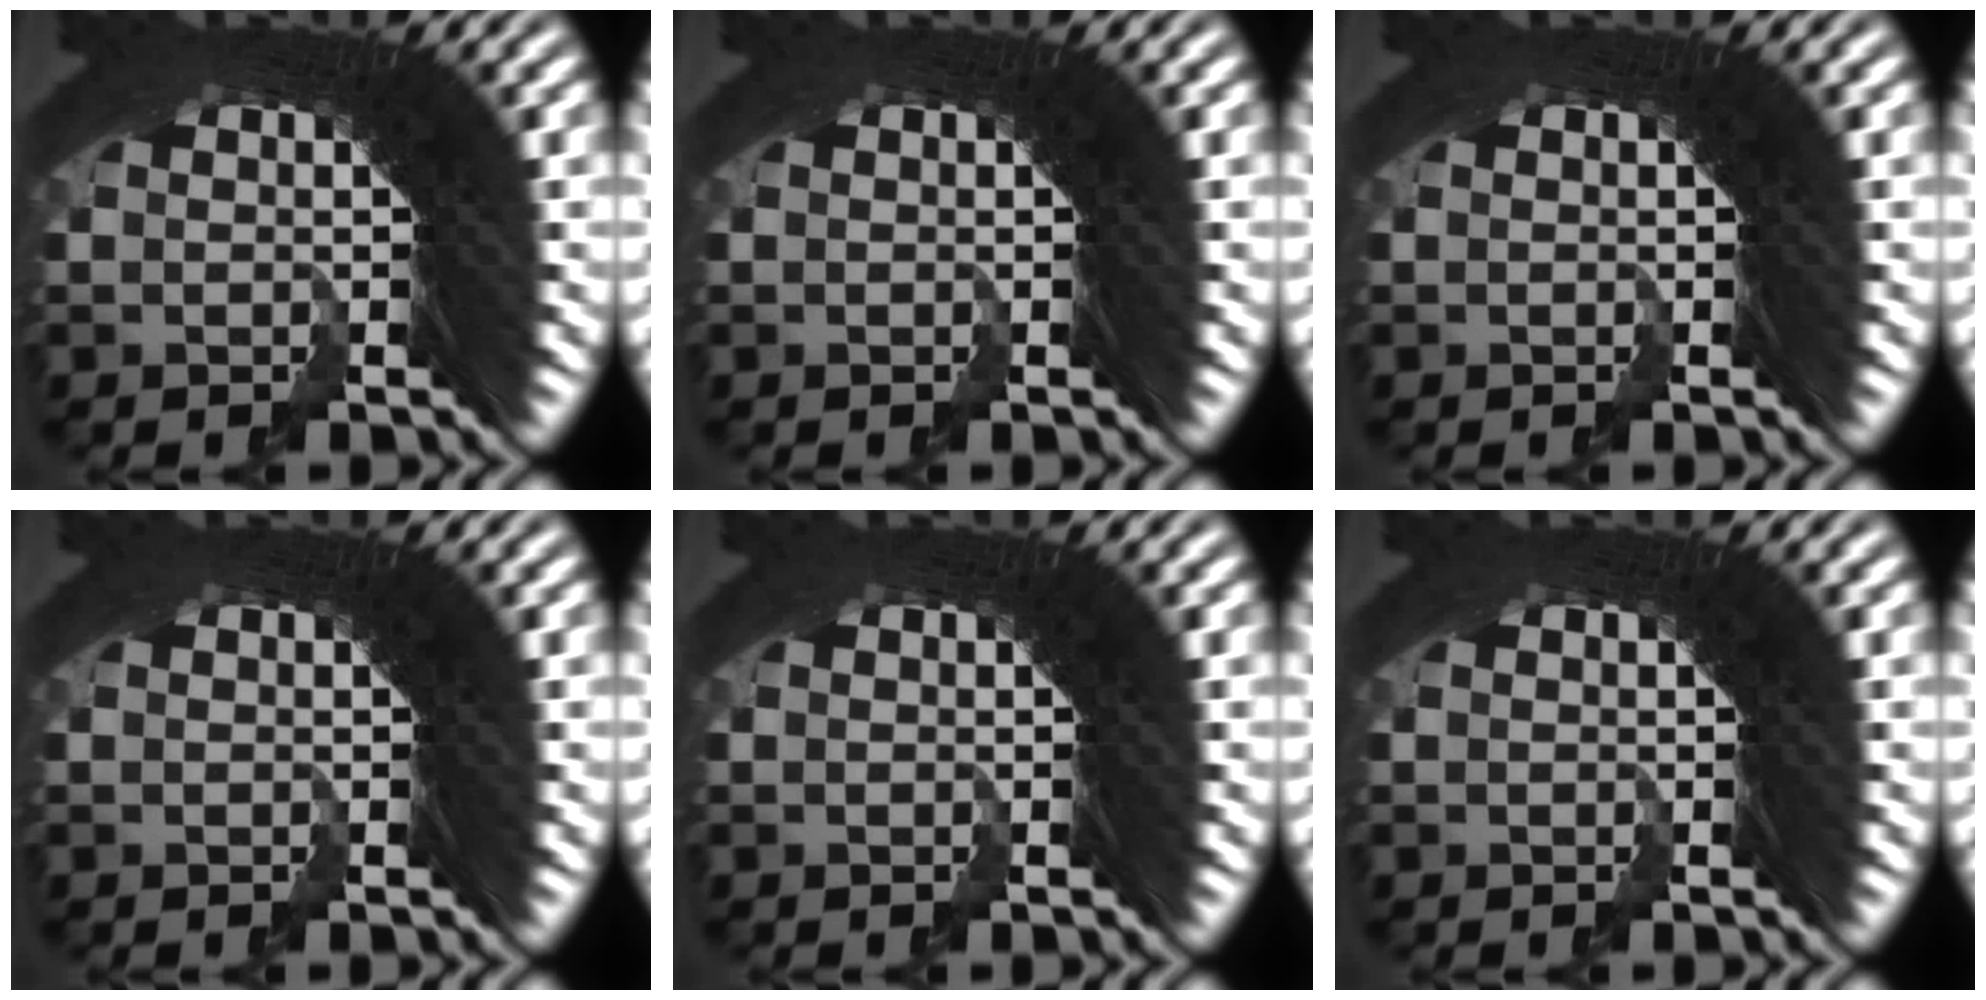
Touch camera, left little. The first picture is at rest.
{"total": 0.0}
{"total": 0.0}
{"total": 0.0}
{"total": 0.0}
{"total": 0.0}